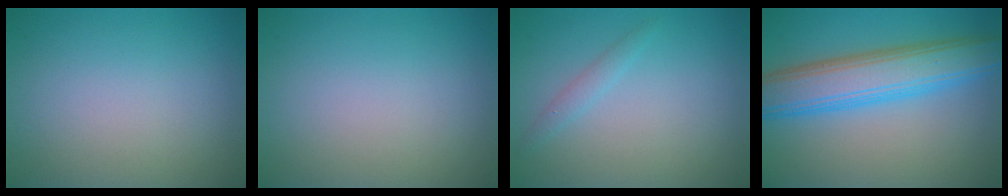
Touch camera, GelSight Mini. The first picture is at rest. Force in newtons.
{"total": 0.0}
{"total": 1.1, "press": 1.1, "slide": 0.0}
{"total": 7.7, "press": 7.7, "slide": 0.2}